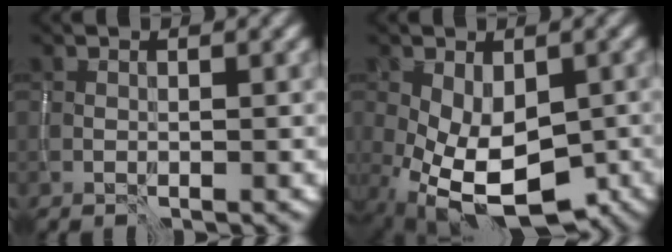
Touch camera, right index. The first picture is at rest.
{"total": 8.7, "force": [-2.5, 5.1, 6.6], "torque": [-0.128, -0.024, -0.029]}